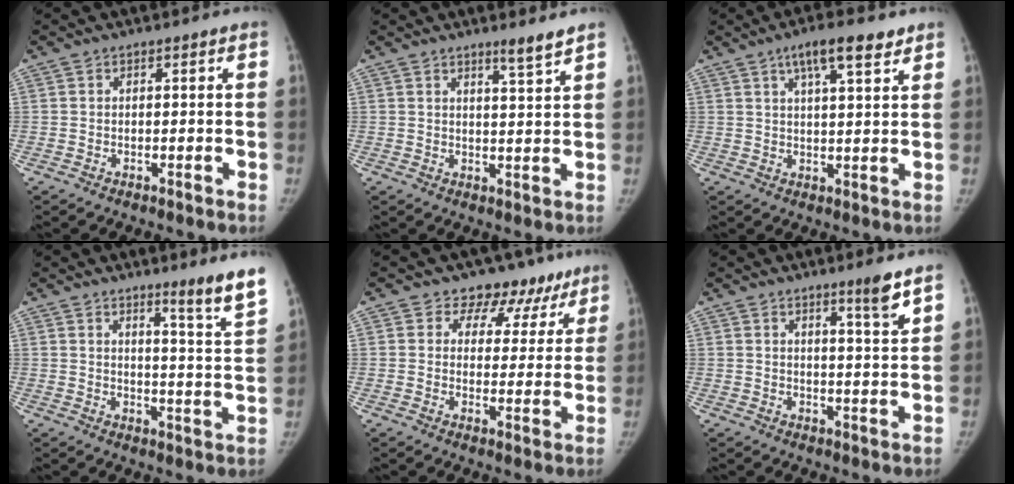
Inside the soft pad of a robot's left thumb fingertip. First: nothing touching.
{"total": 3.5, "force": [2.8, -0.3, 2.0], "torque": [-0.024, -0.030, 0.045]}
{"total": 8.2, "force": [5.0, 2.1, 6.2], "torque": [-0.085, -0.013, 0.079]}
{"total": 8.2, "force": [6.1, -0.7, 5.5], "torque": [-0.067, -0.060, 0.081]}
{"total": 9.7, "force": [7.0, 6.6, 1.2], "torque": [0.038, -0.027, 0.073]}
{"total": 4.7, "force": [3.3, -0.2, 3.4], "torque": [-0.041, -0.031, 0.049]}